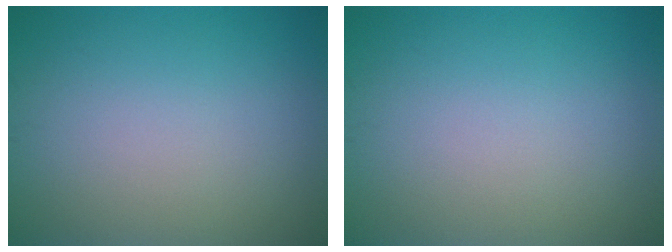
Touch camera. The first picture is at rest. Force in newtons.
{"total": 0.0}